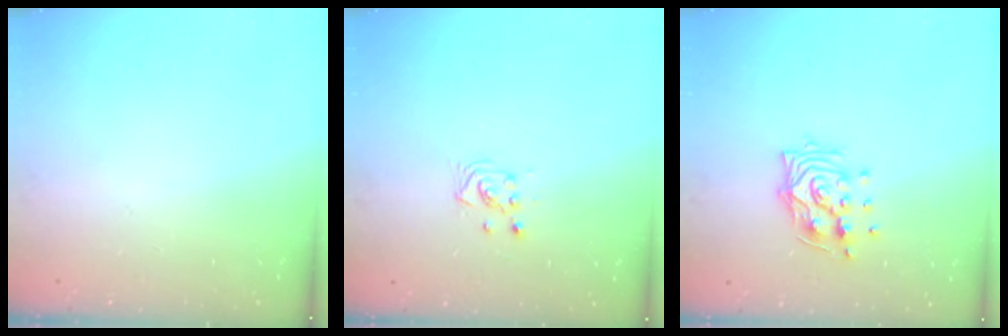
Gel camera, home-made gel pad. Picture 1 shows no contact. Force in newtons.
{"total": 3.0, "press": 2.9, "slide": 0.5}
{"total": 11.7, "press": 11.7, "slide": 0.6}